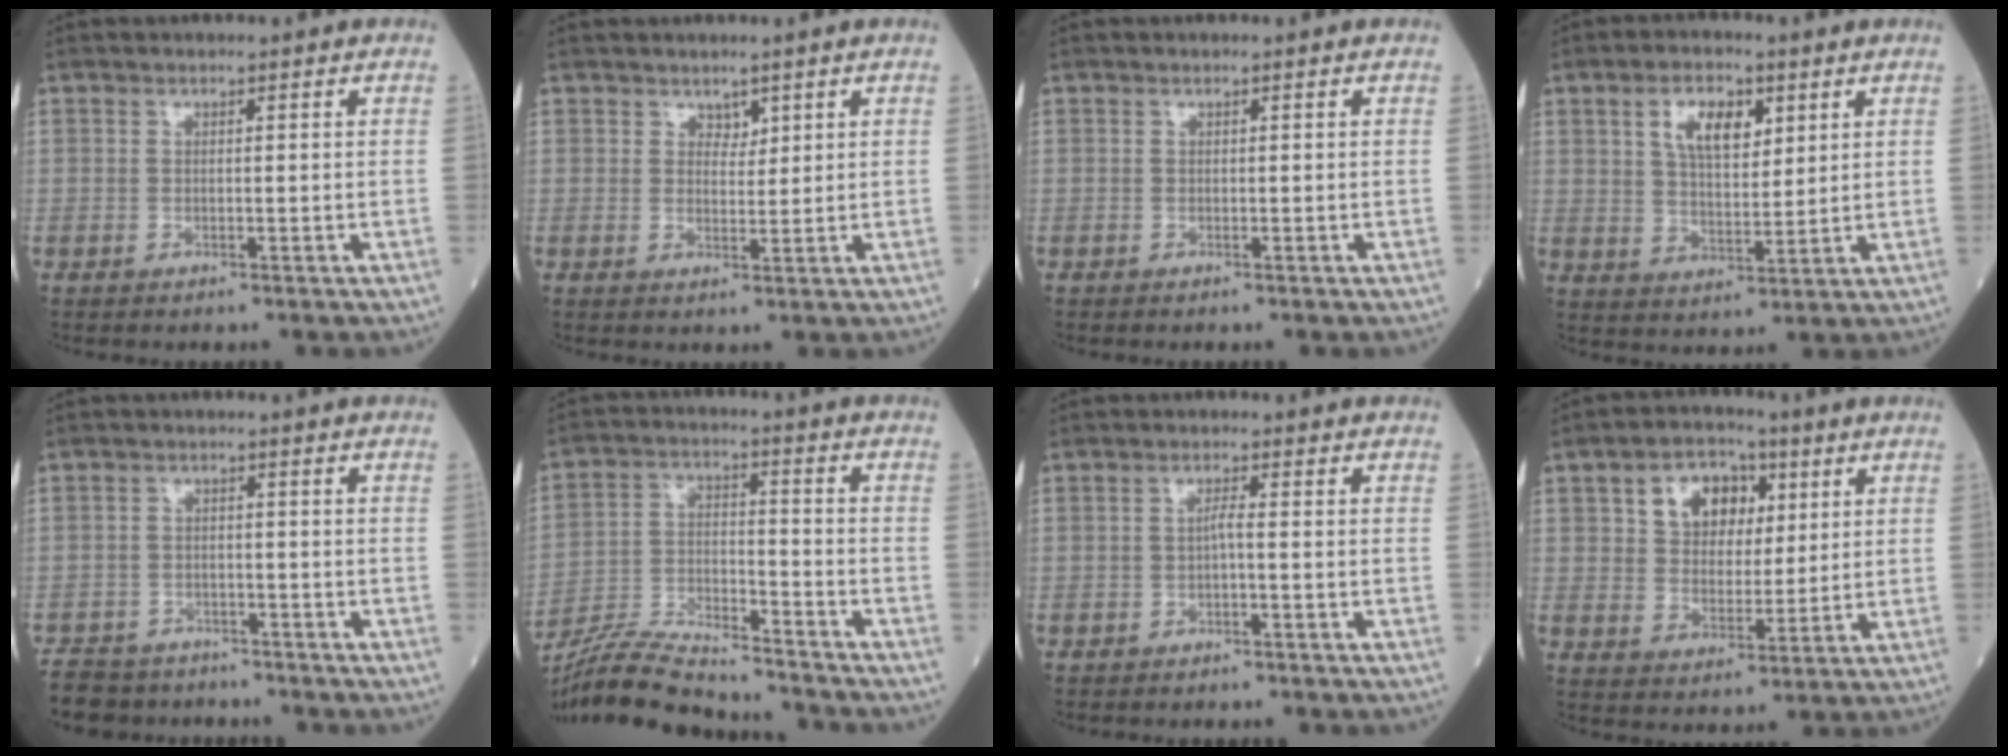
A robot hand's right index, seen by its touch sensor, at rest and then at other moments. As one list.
[{"total": 1.8, "force": [1.3, 1.1, 0.7], "torque": [-0.004, -0.002, 0.021]}, {"total": 0.0}, {"total": 7.5, "force": [3.3, 3.5, 5.8], "torque": [-0.107, 0.009, 0.063]}, {"total": 8.6, "force": [-7.4, 4.1, 1.5], "torque": [-0.028, -0.003, -0.113]}, {"total": 15.0, "force": [-14.2, 1.2, 4.8], "torque": [-0.089, 0.004, -0.247]}, {"total": 1.3, "force": [-0.4, 0.0, 1.2], "torque": [-0.022, 0.002, -0.009]}, {"total": 8.8, "force": [3.4, 6.1, 5.3], "torque": [-0.090, 0.024, 0.061]}]